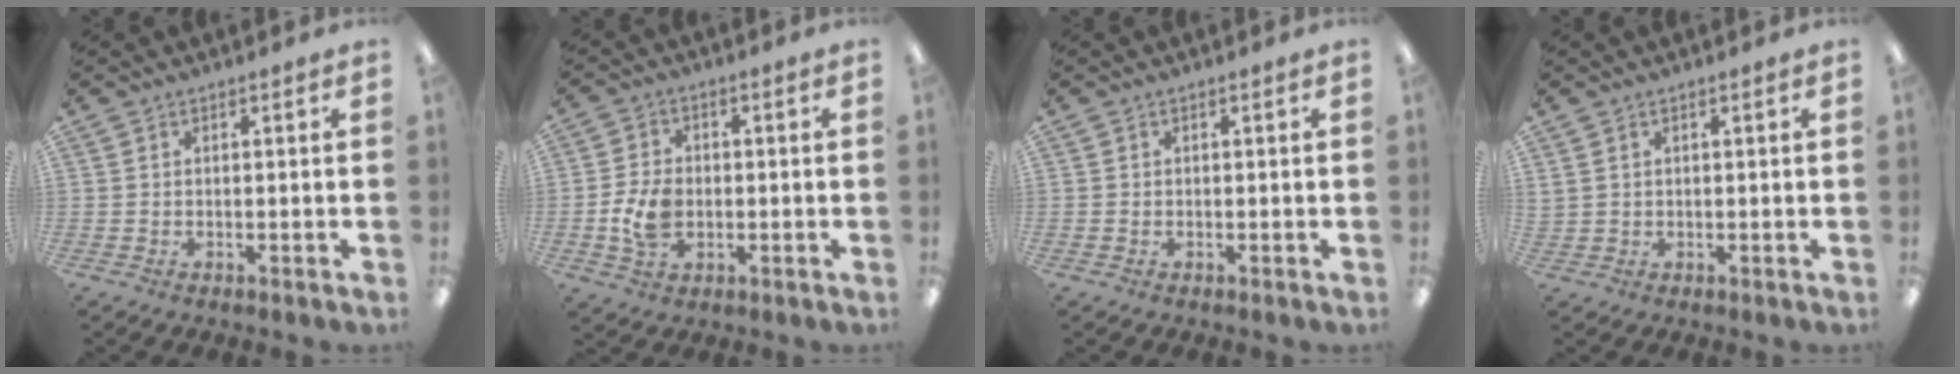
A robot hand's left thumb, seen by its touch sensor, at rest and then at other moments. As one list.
[{"total": 7.4, "force": [-1.3, 5.2, 5.1], "torque": [-0.104, 0.001, -0.023]}, {"total": 0.0}, {"total": 1.0, "force": [0.5, 0.9, 0.2], "torque": [-0.006, 0.000, 0.009]}]